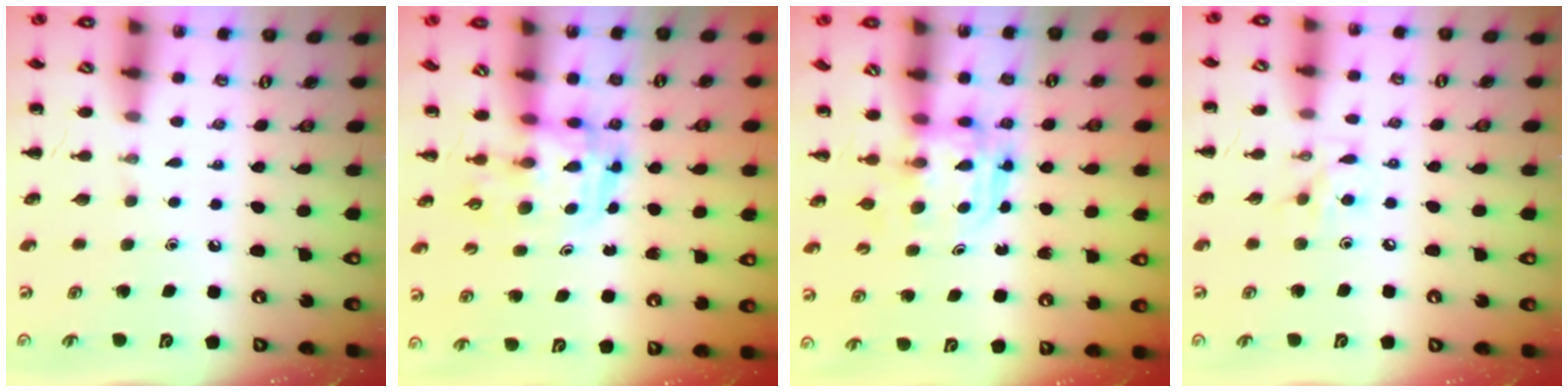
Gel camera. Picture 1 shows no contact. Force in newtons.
{"total": 3.6, "press": 3.5, "slide": 0.6}
{"total": 3.6, "press": 3.6, "slide": 0.2}
{"total": 5.9, "press": 5.8, "slide": 1.0}